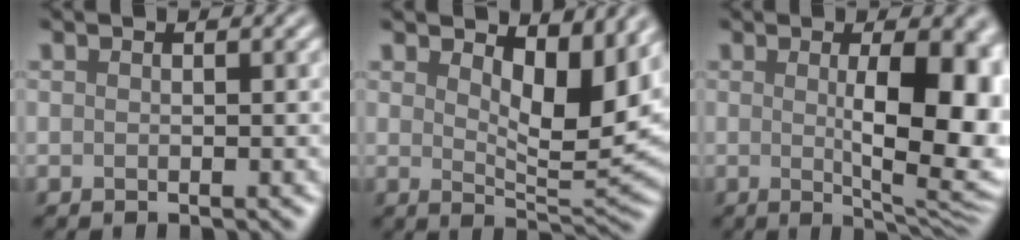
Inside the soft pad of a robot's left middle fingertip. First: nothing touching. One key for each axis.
{"total": 6.2, "fx": 2.8, "fy": 2.5, "fz": 5.0, "tx": -0.074, "ty": -0.014, "tz": 0.042}
{"total": 9.5, "fx": 0.6, "fy": 2.6, "fz": 9.2, "tx": -0.121, "ty": -0.008, "tz": 0.015}